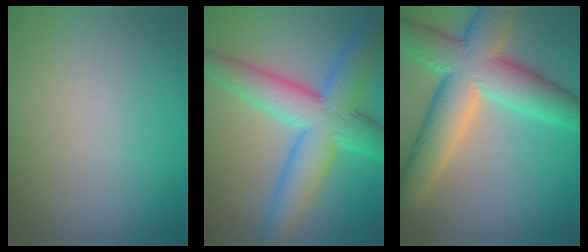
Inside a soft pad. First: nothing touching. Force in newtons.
{"total": 9.1, "press": 9.1, "slide": 0.3}
{"total": 10.4, "press": 10.4, "slide": 0.3}